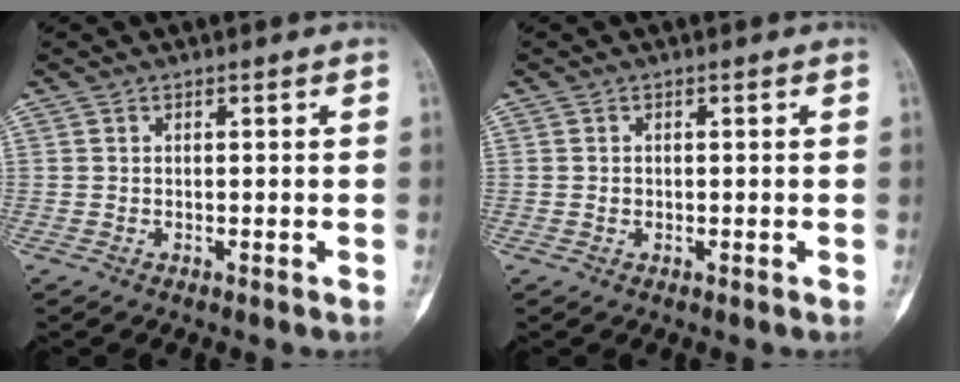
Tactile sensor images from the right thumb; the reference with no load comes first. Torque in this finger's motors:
{"motor_torque": [0.17, 0.01, 0.18, 0.01, -0.03]}